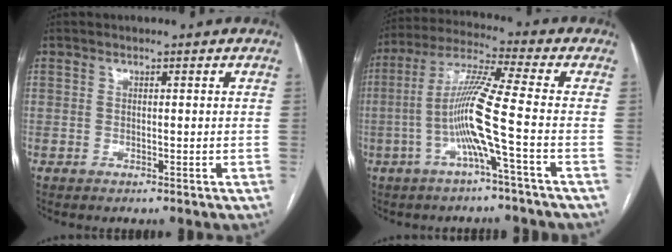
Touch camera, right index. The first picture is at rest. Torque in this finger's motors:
{"motor_torque": [2.01, -0.13, 1.02, 0.18]}